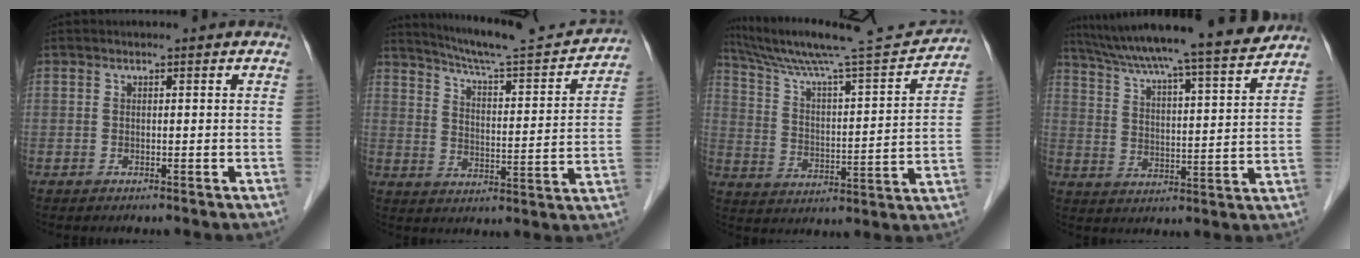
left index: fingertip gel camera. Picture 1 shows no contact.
{"total": 18.2, "force": [17.0, 1.0, 6.6], "torque": [-0.103, -0.024, 0.234]}
{"total": 18.9, "force": [17.7, -0.3, 6.8], "torque": [-0.122, -0.019, 0.270]}
{"total": 19.4, "force": [17.4, -0.5, 8.6], "torque": [-0.143, -0.017, 0.254]}